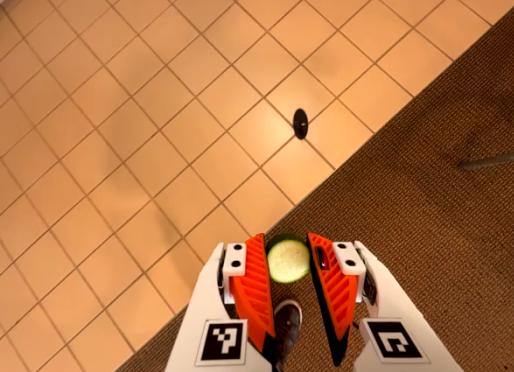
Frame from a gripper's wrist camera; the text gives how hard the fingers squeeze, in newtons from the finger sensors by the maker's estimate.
{"total": 8.1, "left": 8.2, "right": 7.9}